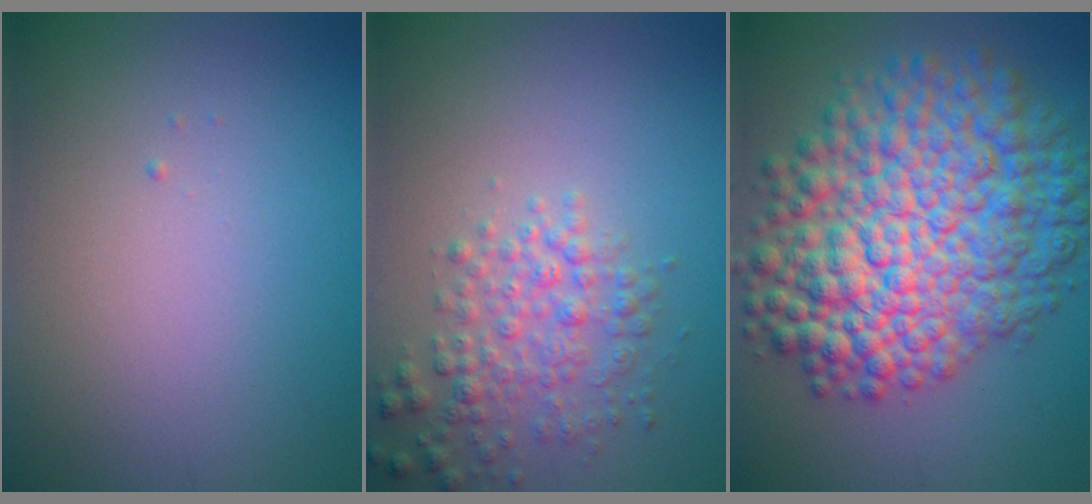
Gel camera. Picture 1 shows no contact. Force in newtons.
{"total": 3.2, "press": 3.2, "slide": 0.1}
{"total": 12.1, "press": 12.1, "slide": 0.3}